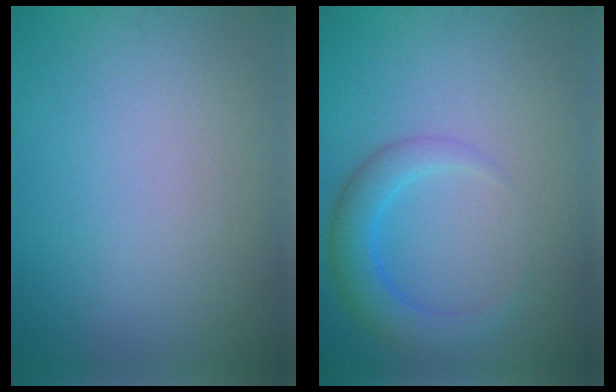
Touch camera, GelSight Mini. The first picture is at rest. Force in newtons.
{"total": 3.5, "press": 3.5, "slide": 0.1}